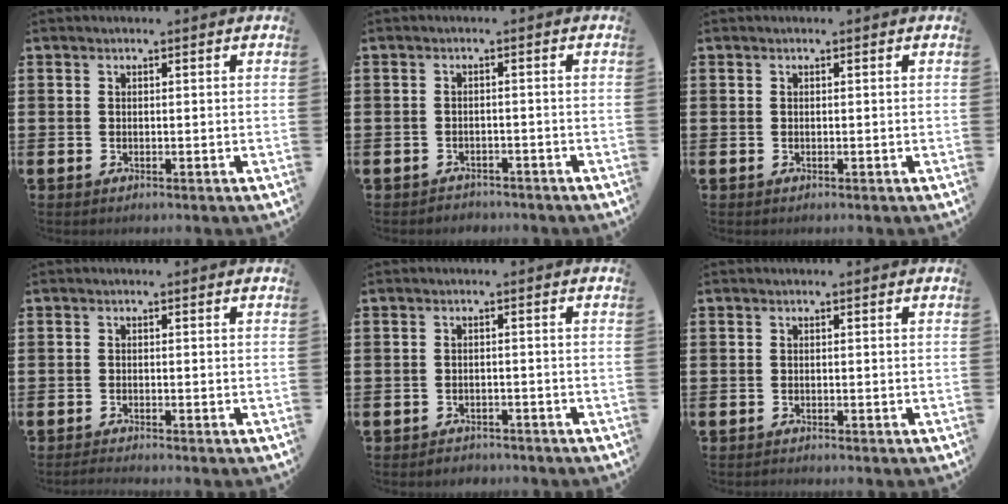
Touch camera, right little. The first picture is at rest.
{"total": 1.3, "force": [-1.2, 0.3, -0.2], "torque": [0.000, 0.005, -0.028]}
{"total": 0.0}
{"total": 0.8, "force": [-0.8, 0.0, 0.4], "torque": [-0.006, -0.002, -0.015]}
{"total": 1.2, "force": [-1.2, 0.2, -0.1], "torque": [-0.002, 0.004, -0.028]}
{"total": 0.0}